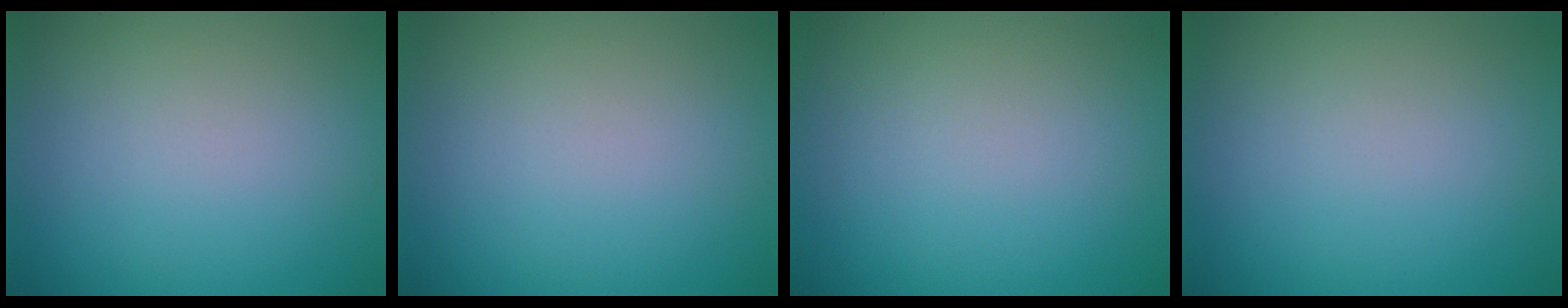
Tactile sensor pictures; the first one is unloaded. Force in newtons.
{"total": 0.0}
{"total": 0.0}
{"total": 0.0}